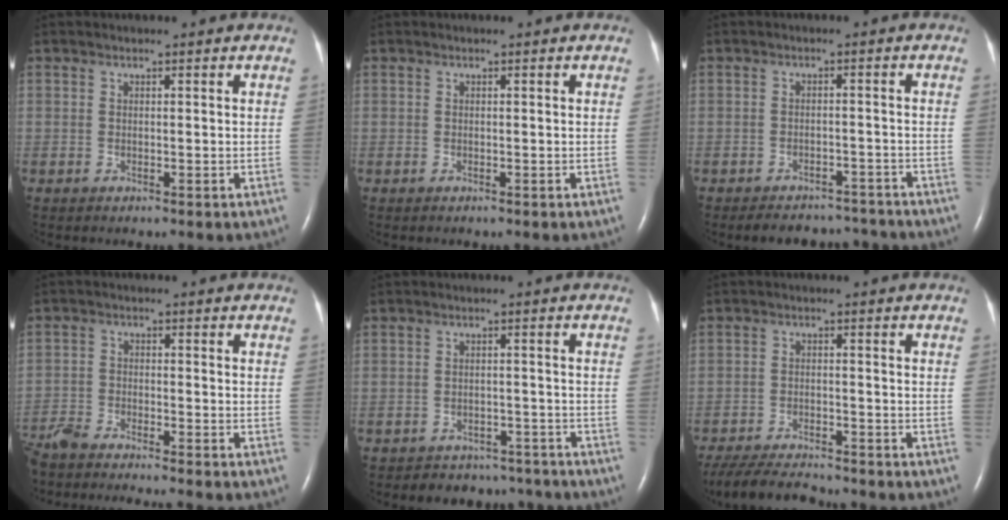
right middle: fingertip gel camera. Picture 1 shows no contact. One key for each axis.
{"total": 0.0}
{"total": 7.6, "fx": -7.2, "fy": 2.3, "fz": 0.7, "tx": -0.002, "ty": 0.013, "tz": -0.091}
{"total": 13.5, "fx": -12.4, "fy": 0.2, "fz": 5.4, "tx": -0.086, "ty": -0.018, "tz": -0.199}
{"total": 7.4, "fx": -6.6, "fy": 3.5, "fz": -0.3, "tx": 0.010, "ty": 0.022, "tz": -0.076}
{"total": 10.0, "fx": -9.3, "fy": 1.4, "fz": 3.5, "tx": -0.063, "ty": -0.014, "tz": -0.148}